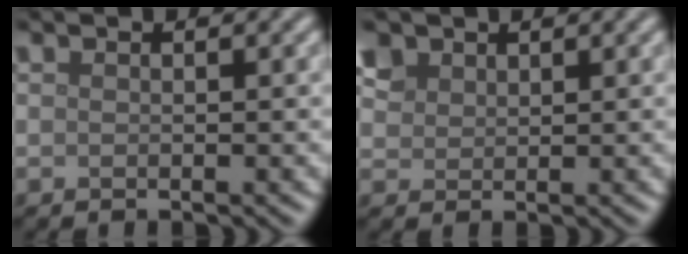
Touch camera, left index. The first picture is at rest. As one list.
[{"total": 2.3, "force": [1.5, 1.6, 0.6], "torque": [-0.025, 0.002, 0.036]}]